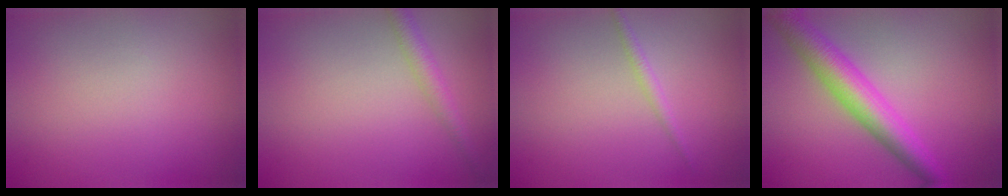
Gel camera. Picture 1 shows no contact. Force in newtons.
{"total": 2.0, "press": 2.0, "slide": 0.1}
{"total": 1.1, "press": 1.1, "slide": 0.0}
{"total": 5.7, "press": 5.7, "slide": 0.0}